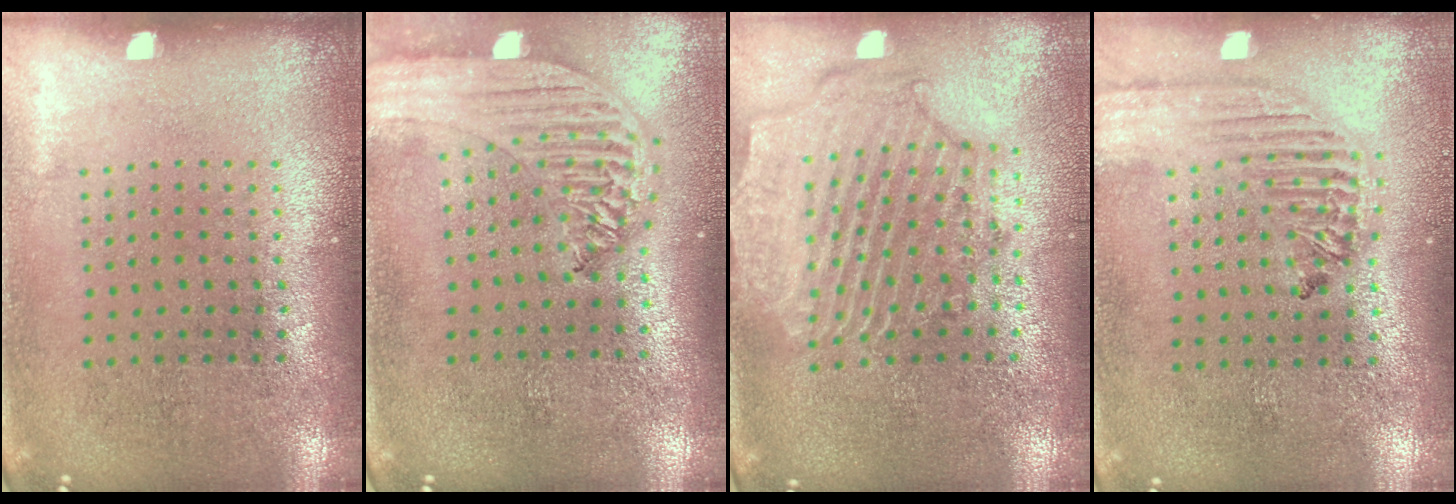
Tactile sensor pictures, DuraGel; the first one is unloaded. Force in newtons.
{"total": 2.2, "press": 2.0, "slide": 0.9}
{"total": 2.2, "press": 2.1, "slide": 0.8}
{"total": 1.8, "press": 1.7, "slide": 0.6}